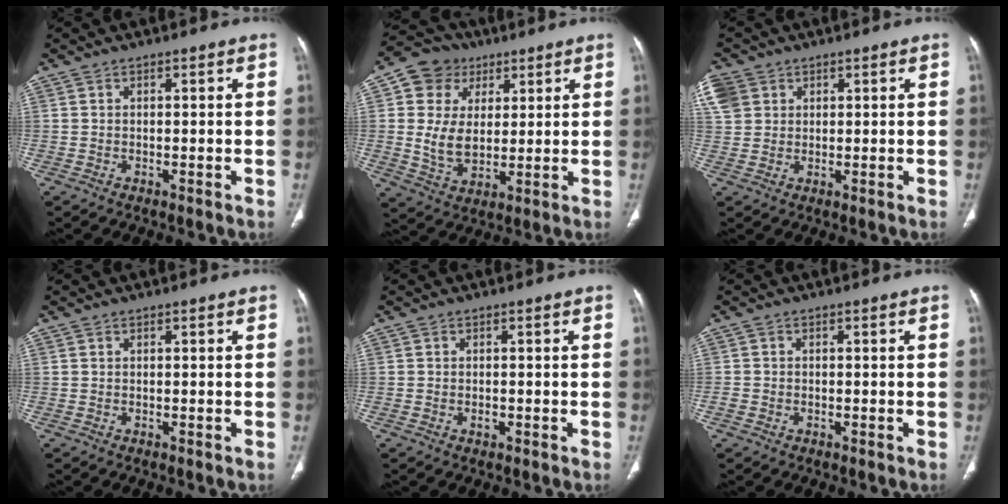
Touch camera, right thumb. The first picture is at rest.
{"total": 12.7, "force": [3.6, 10.4, 6.5], "torque": [-0.088, -0.012, 0.067]}
{"total": 10.0, "force": [4.2, 8.1, 4.1], "torque": [-0.112, 0.014, 0.088]}
{"total": 0.0}
{"total": 1.0, "force": [-0.4, 0.7, 0.7], "torque": [-0.006, 0.004, -0.006]}
{"total": 1.4, "force": [-0.5, 1.2, 0.6], "torque": [-0.008, 0.004, -0.013]}